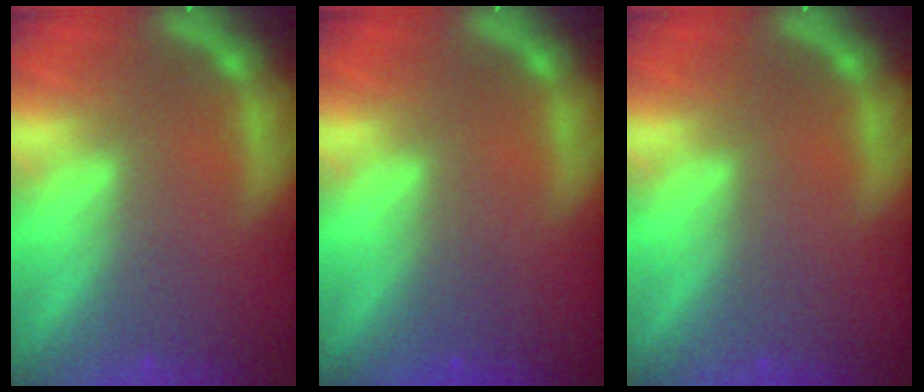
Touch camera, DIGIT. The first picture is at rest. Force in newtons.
{"total": 0.9}
{"total": 0.0}